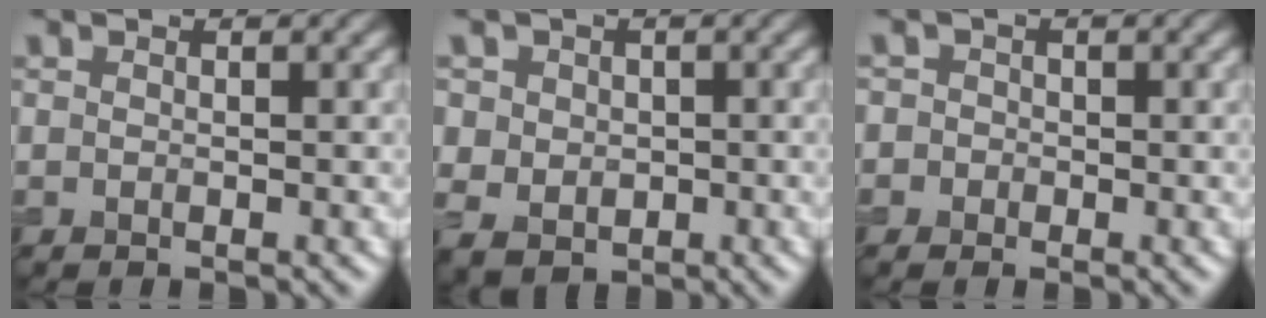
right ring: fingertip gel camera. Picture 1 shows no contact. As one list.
[{"total": 4.4, "force": [0.7, 4.0, 1.5], "torque": [-0.032, 0.009, 0.005]}, {"total": 1.7, "force": [0.0, 1.7, 0.3], "torque": [0.019, 0.009, -0.024]}]